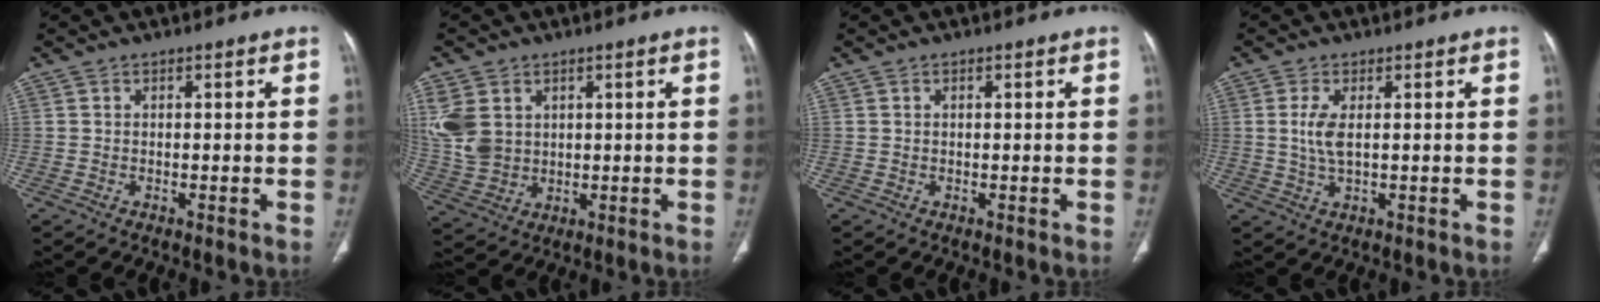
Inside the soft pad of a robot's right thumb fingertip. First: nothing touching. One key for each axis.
{"total": 10.2, "fx": 3.0, "fy": 7.7, "fz": 6.1, "tx": -0.126, "ty": -0.006, "tz": 0.077}
{"total": 0.7, "fx": 0.3, "fy": 0.2, "fz": 0.6, "tx": -0.016, "ty": 0.007, "tz": 0.007}
{"total": 4.5, "fx": 0.8, "fy": 1.7, "fz": 4.1, "tx": -0.100, "ty": -0.006, "tz": 0.021}